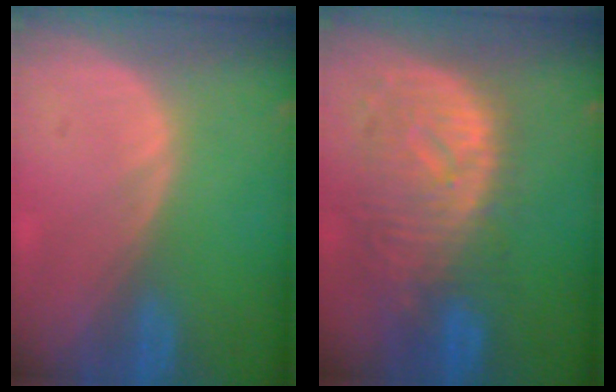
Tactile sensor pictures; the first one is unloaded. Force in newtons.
{"total": 11.0, "press": 9.8, "slide": 5.1}